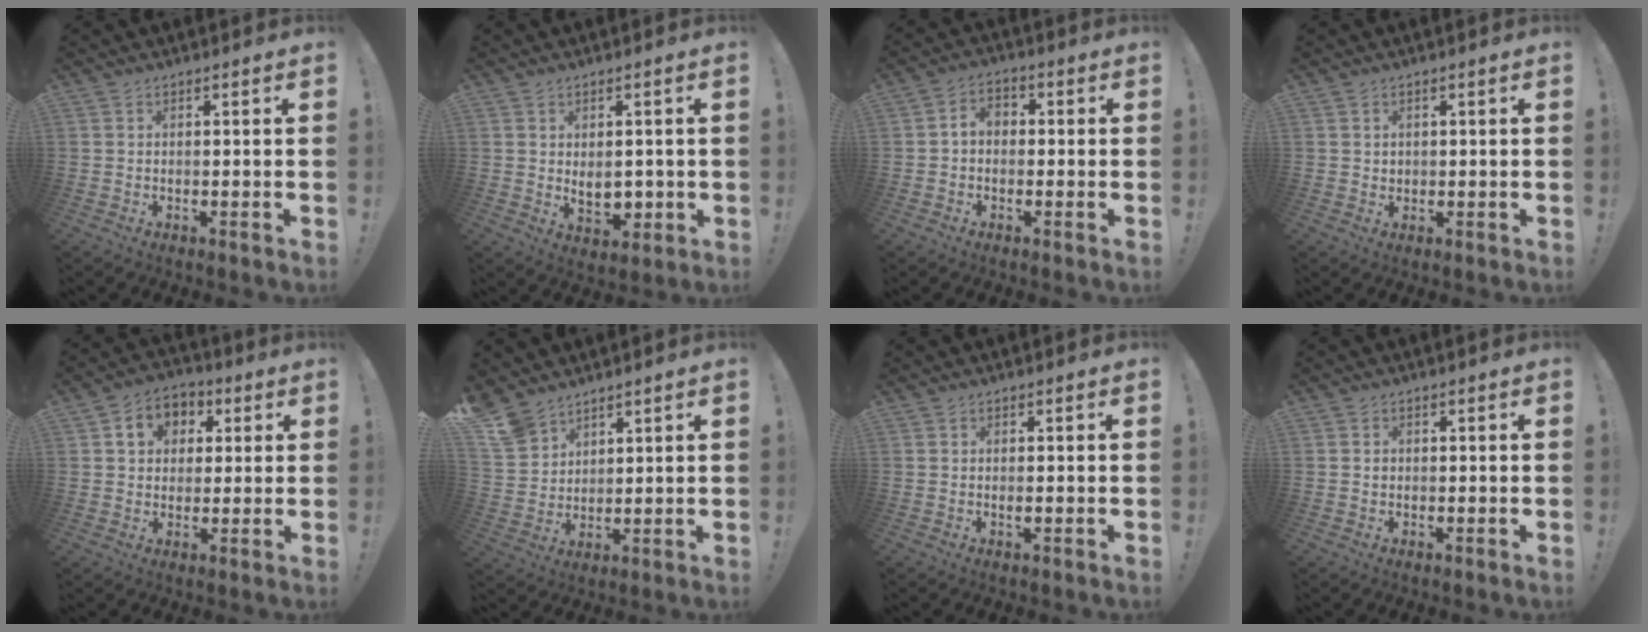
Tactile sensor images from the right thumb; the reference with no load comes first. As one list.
[{"total": 6.1, "force": [0.6, 4.3, 4.4], "torque": [-0.050, -0.001, 0.014]}, {"total": 4.3, "force": [-0.9, 3.0, 2.9], "torque": [-0.060, 0.011, -0.018]}, {"total": 1.2, "force": [0.6, 1.0, 0.3], "torque": [0.003, -0.003, 0.009]}, {"total": 8.8, "force": [2.5, 7.5, 3.9], "torque": [-0.053, 0.000, 0.049]}, {"total": 8.0, "force": [6.4, 4.4, 2.0], "torque": [-0.049, -0.047, 0.129]}, {"total": 0.6, "force": [-0.1, 0.1, 0.6], "torque": [-0.003, -0.004, -0.003]}, {"total": 0.8, "force": [-0.1, 0.8, 0.0], "torque": [0.006, 0.000, -0.004]}]